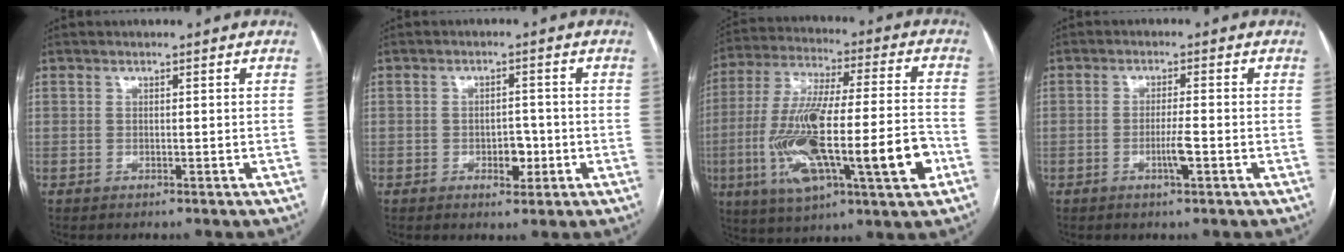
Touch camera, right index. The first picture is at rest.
{"total": 3.4, "force": [-1.1, 1.9, 2.6], "torque": [-0.031, 0.006, -0.008]}
{"total": 22.6, "force": [-6.4, 3.7, 21.4], "torque": [-0.392, -0.008, -0.101]}
{"total": 3.2, "force": [-1.2, 0.0, 3.0], "torque": [-0.059, -0.003, -0.021]}